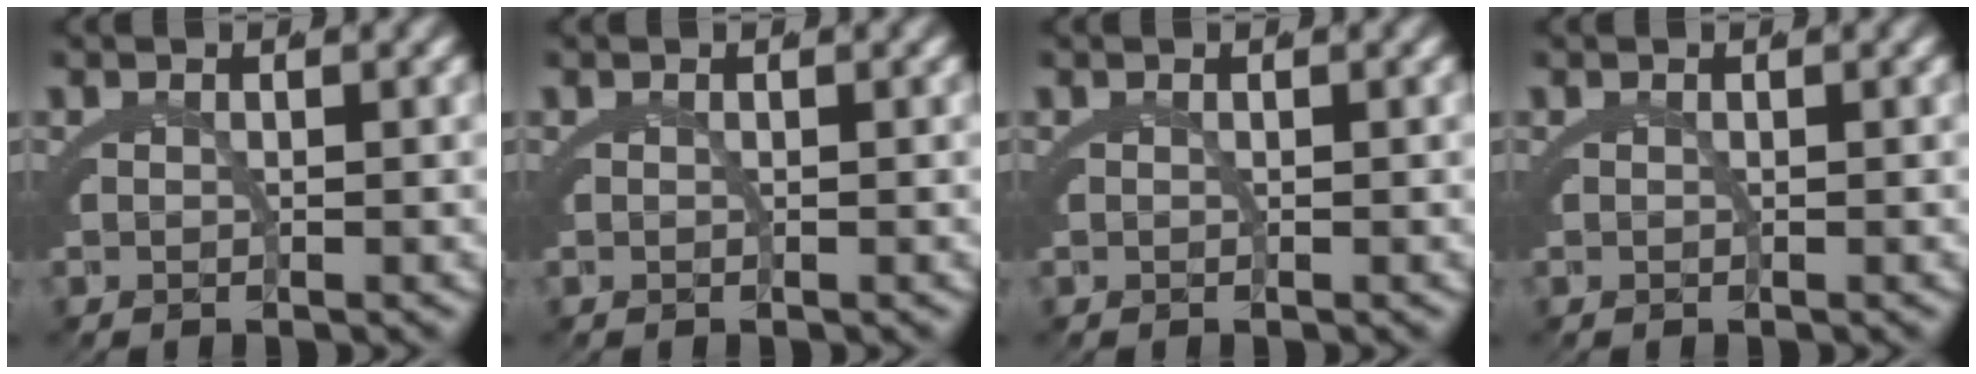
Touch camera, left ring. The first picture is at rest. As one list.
[{"total": 0.0}, {"total": 0.0}, {"total": 0.0}]